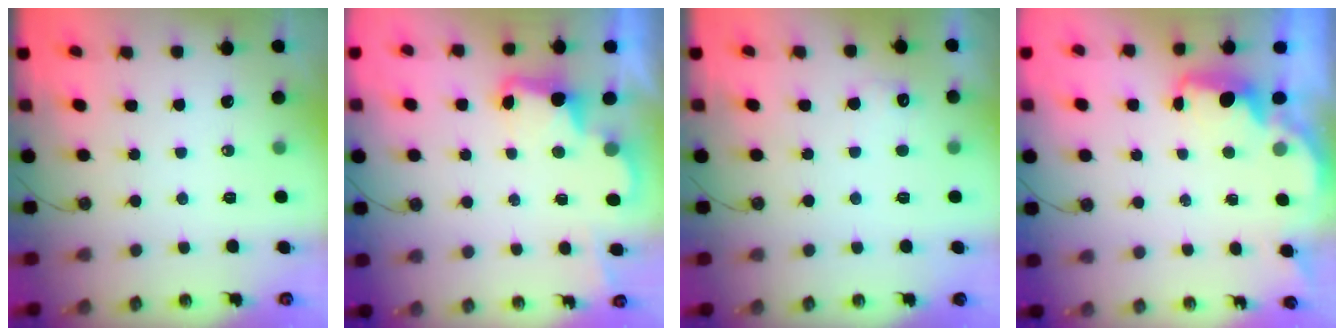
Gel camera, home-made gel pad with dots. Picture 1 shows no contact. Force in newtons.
{"total": 3.3, "press": 3.3, "slide": 0.6}
{"total": 3.9, "press": 3.8, "slide": 1.1}
{"total": 1.7, "press": 1.6, "slide": 0.5}